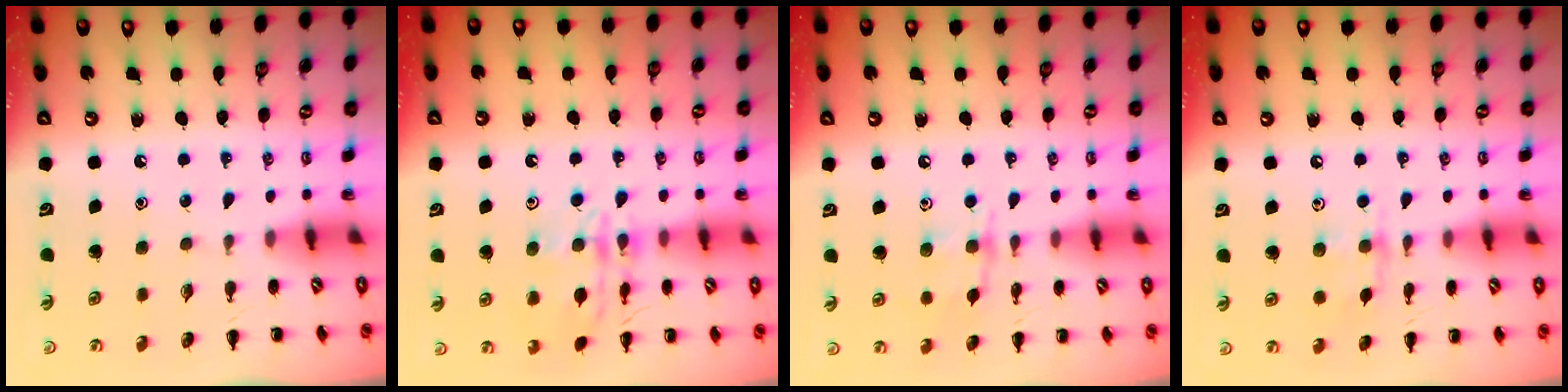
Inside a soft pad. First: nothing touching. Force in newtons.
{"total": 14.3, "press": 14.2, "slide": 0.9}
{"total": 8.8, "press": 8.8, "slide": 0.6}
{"total": 6.7, "press": 6.7, "slide": 0.5}